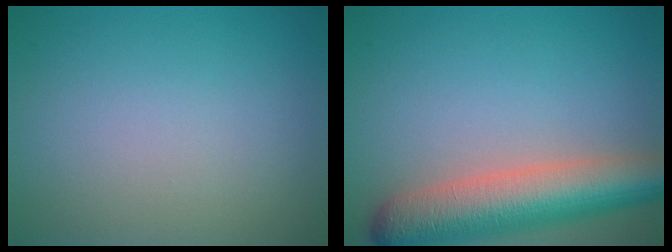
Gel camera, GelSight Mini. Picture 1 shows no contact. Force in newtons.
{"total": 8.2, "press": 8.2, "slide": 0.3}